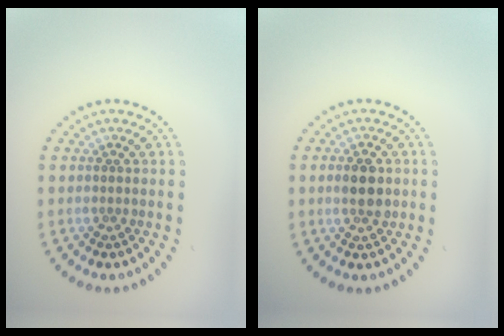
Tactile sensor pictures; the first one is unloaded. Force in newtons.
{"total": 2.9, "press": 2.9, "slide": 0.1}